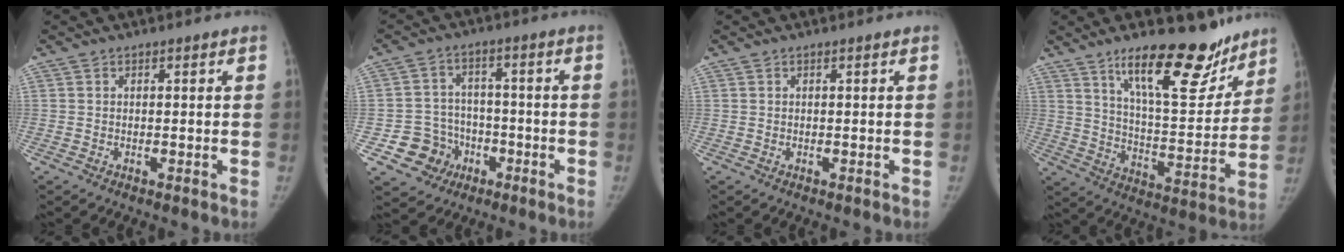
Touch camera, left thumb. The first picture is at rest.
{"total": 8.5, "force": [-3.6, 7.6, 1.5], "torque": [0.010, 0.027, -0.053]}
{"total": 0.0}
{"total": 20.2, "force": [13.8, 7.0, 12.9], "torque": [-0.140, -0.089, 0.219]}